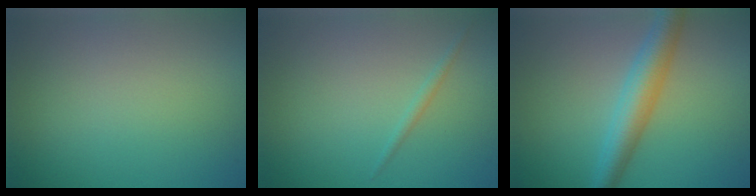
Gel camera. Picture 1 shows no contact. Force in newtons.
{"total": 0.7, "press": 0.7, "slide": 0.0}
{"total": 4.6, "press": 4.6, "slide": 0.0}